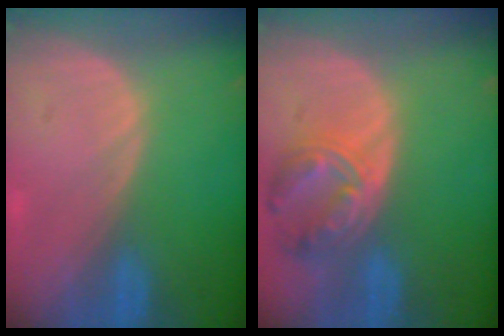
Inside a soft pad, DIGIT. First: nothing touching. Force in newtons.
{"total": 8.0, "press": 7.0, "slide": 3.9}